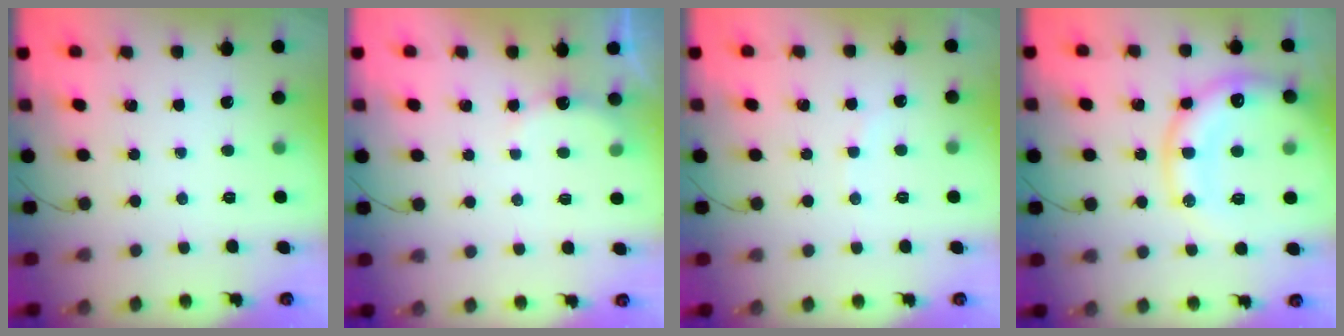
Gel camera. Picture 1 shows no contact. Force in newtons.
{"total": 5.6, "press": 5.5, "slide": 1.1}
{"total": 2.8, "press": 2.7, "slide": 0.7}
{"total": 20.1, "press": 19.8, "slide": 3.5}